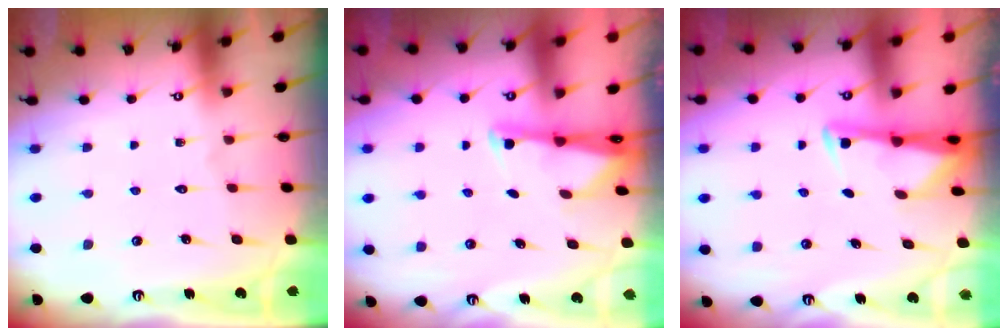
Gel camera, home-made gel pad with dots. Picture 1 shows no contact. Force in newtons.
{"total": 1.9, "press": 1.9, "slide": 0.4}
{"total": 3.3, "press": 3.3, "slide": 0.5}